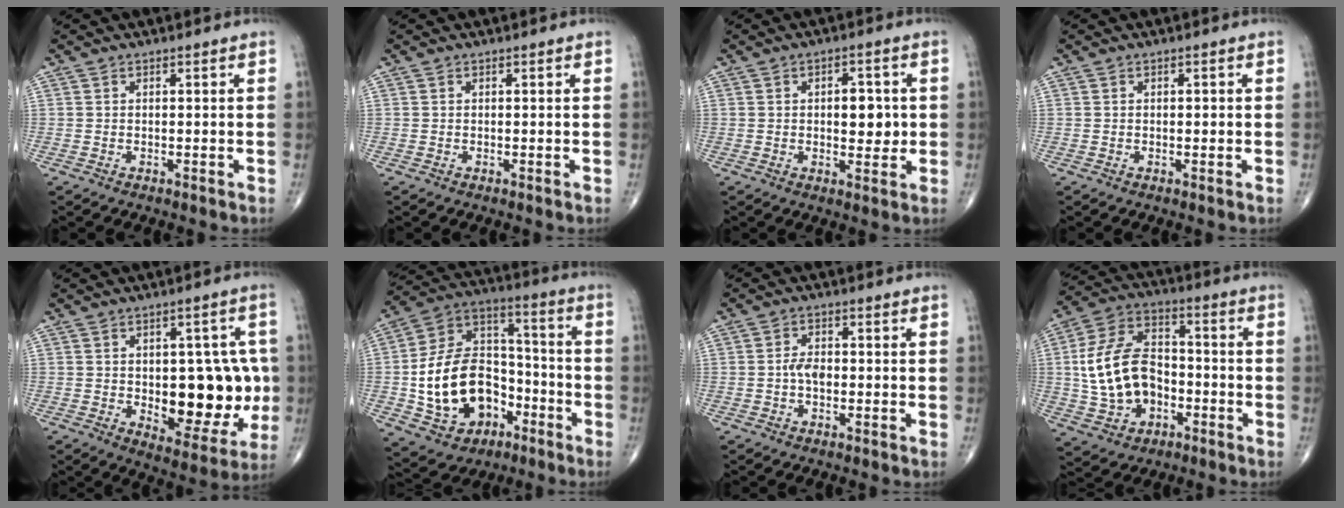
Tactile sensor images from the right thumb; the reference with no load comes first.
{"total": 0.0}
{"total": 6.0, "force": [0.4, 3.3, 5.0], "torque": [-0.048, 0.000, 0.007]}
{"total": 0.9, "force": [0.0, 0.5, 0.7], "torque": [-0.008, 0.001, 0.000]}
{"total": 16.8, "force": [-1.3, 9.0, 14.1], "torque": [-0.133, 0.002, -0.001]}
{"total": 19.9, "force": [-5.9, 14.2, 12.5], "torque": [-0.191, 0.059, -0.092]}
{"total": 3.0, "force": [-0.5, 1.8, 2.4], "torque": [-0.039, 0.007, -0.014]}
{"total": 15.6, "force": [-2.3, 11.0, 10.9], "torque": [-0.192, 0.034, -0.040]}